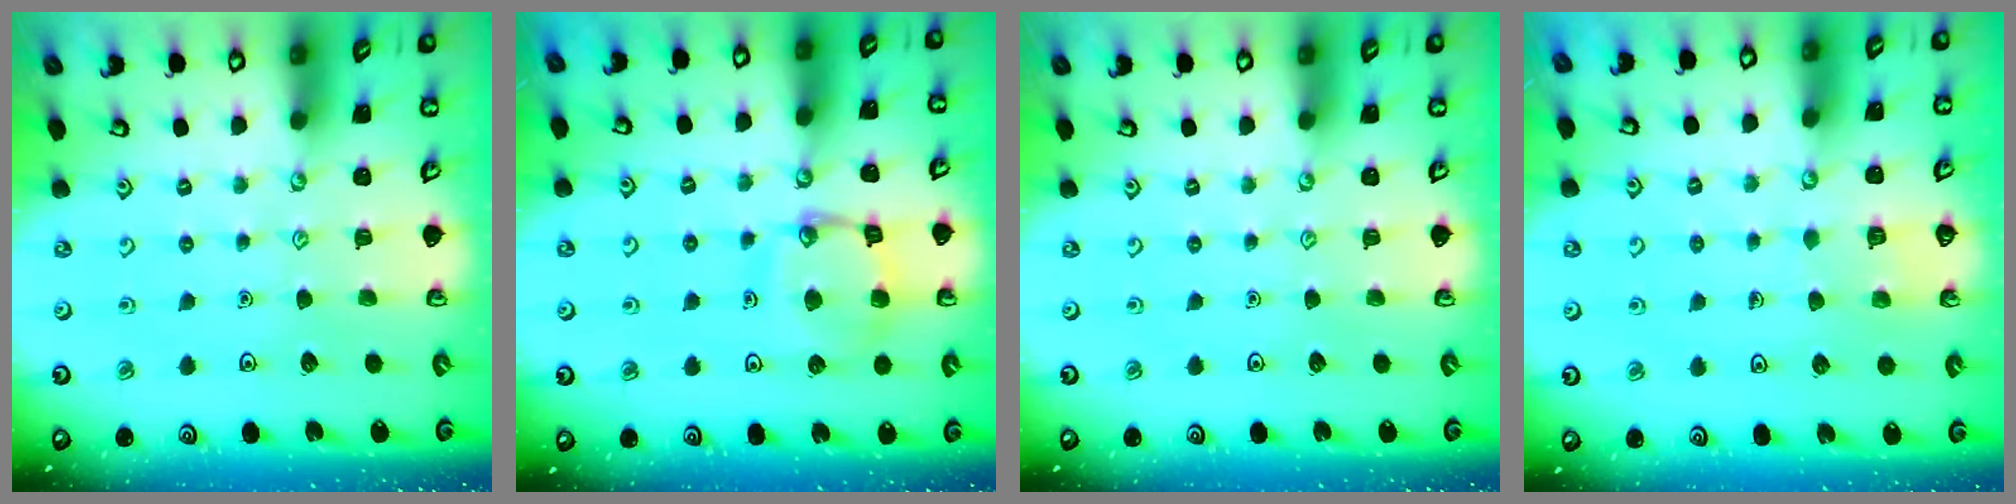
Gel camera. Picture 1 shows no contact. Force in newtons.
{"total": 13.8, "press": 13.7, "slide": 1.5}
{"total": 0.0}
{"total": 2.9, "press": 2.9, "slide": 0.2}